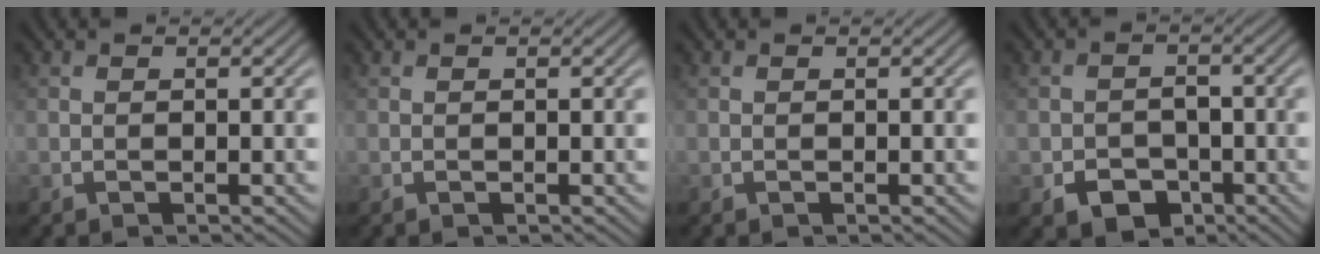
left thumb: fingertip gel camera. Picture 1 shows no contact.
{"total": 0.0}
{"total": 0.0}
{"total": 4.6, "force": [-2.3, 3.4, 2.0], "torque": [-0.032, -0.013, -0.037]}